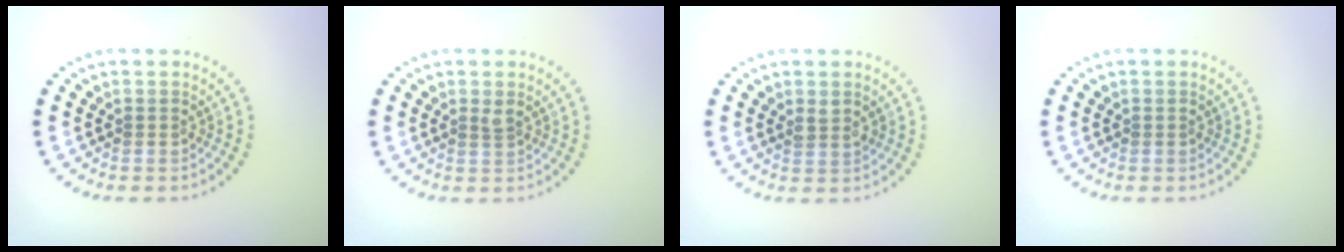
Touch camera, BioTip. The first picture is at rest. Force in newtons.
{"total": 0.8, "press": 0.5, "slide": 0.6}
{"total": 0.9, "press": 0.7, "slide": 0.5}
{"total": 0.0}